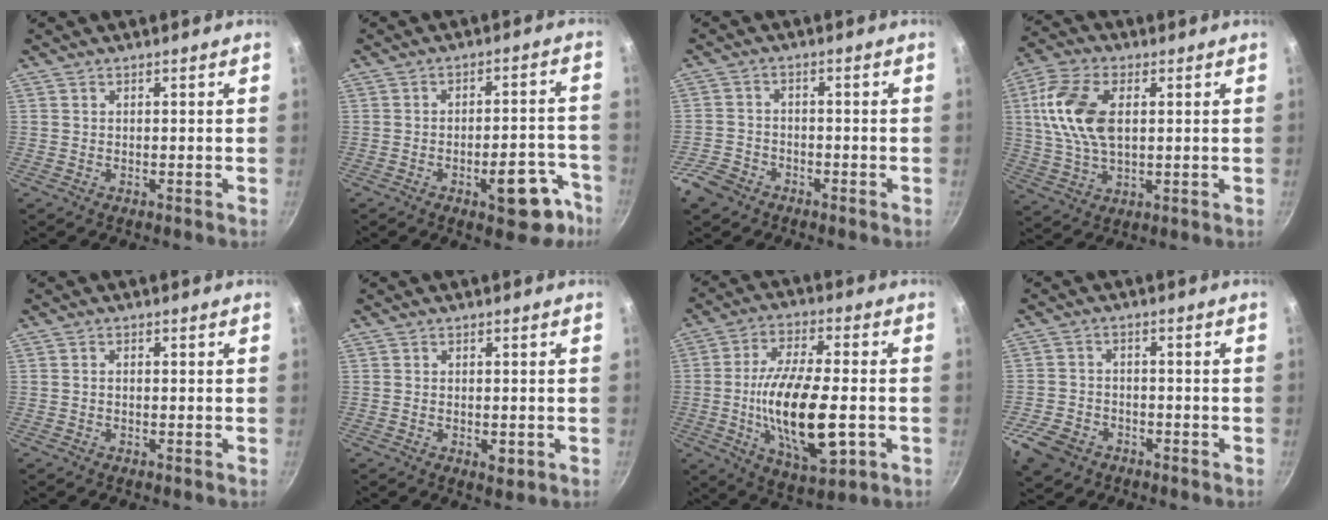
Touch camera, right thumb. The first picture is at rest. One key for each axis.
{"total": 11.4, "fx": -5.8, "fy": 5.1, "fz": 8.4, "tx": -0.057, "ty": 0.048, "tz": -0.070}
{"total": 5.6, "fx": -3.7, "fy": 3.8, "fz": 1.8, "tx": -0.029, "ty": 0.036, "tz": -0.069}
{"total": 13.5, "fx": 2.4, "fy": 7.8, "fz": 10.8, "tx": -0.204, "ty": 0.006, "tz": 0.041}
{"total": 0.8, "fx": -0.2, "fy": 0.5, "fz": 0.5, "tx": -0.010, "ty": 0.006, "tz": -0.003}
{"total": 2.5, "fx": -0.7, "fy": 1.3, "fz": 2.0, "tx": -0.031, "ty": -0.006, "tz": -0.009}
{"total": 18.9, "fx": -3.2, "fy": 7.5, "fz": 17.1, "tx": -0.303, "ty": 0.006, "tz": -0.056}
{"total": 8.1, "fx": -4.4, "fy": 5.8, "fz": 3.5, "tx": -0.069, "ty": 0.030, "tz": -0.080}